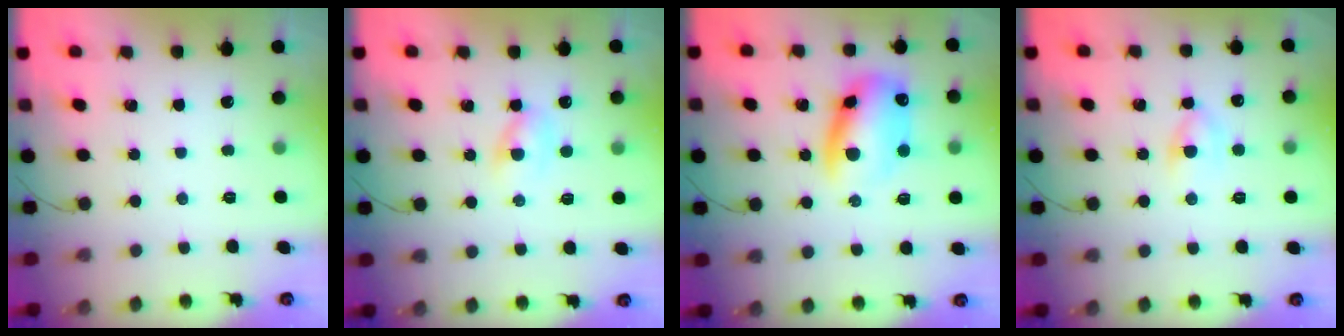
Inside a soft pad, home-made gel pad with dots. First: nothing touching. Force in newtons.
{"total": 2.6, "press": 2.4, "slide": 1.0}
{"total": 12.1, "press": 11.9, "slide": 2.3}
{"total": 5.2, "press": 4.9, "slide": 1.7}